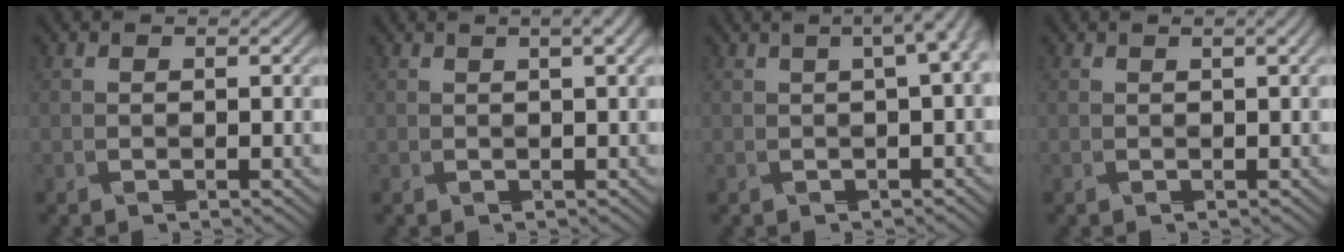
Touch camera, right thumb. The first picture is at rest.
{"total": 2.4, "force": [0.9, 0.5, 2.2], "torque": [-0.047, 0.001, 0.020]}
{"total": 4.8, "force": [0.8, 1.3, 4.6], "torque": [-0.083, -0.001, 0.021]}
{"total": 1.7, "force": [0.3, 0.6, 1.5], "torque": [-0.036, -0.004, 0.010]}